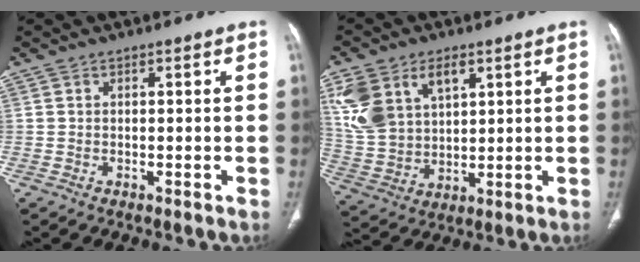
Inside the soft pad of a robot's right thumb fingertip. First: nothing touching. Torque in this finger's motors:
{"motor_torque": [0.70, 3.05, 1.55, 0.93, 0.16]}